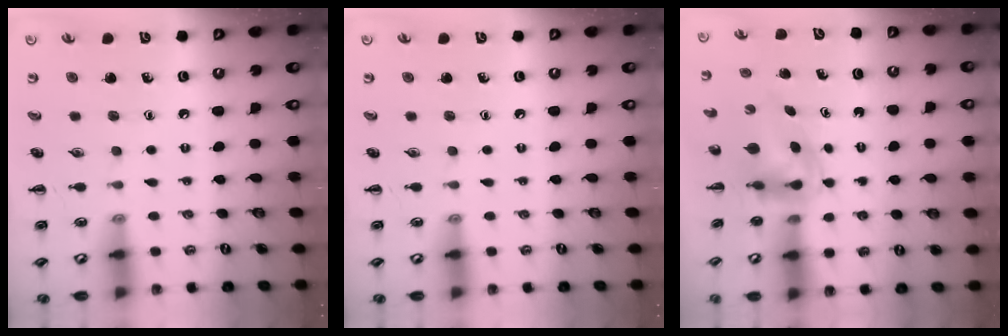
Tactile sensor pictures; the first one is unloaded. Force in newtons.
{"total": 0.0}
{"total": 5.3, "press": 5.2, "slide": 0.9}